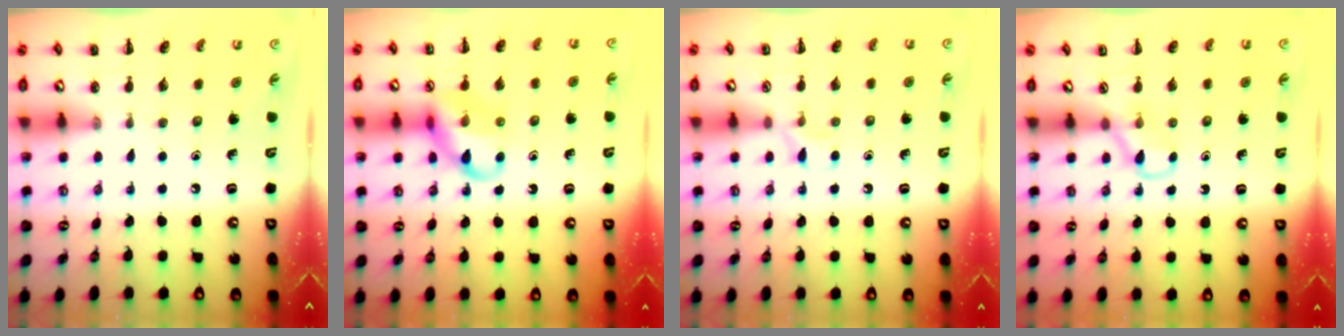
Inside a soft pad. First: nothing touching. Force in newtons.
{"total": 11.5, "press": 11.3, "slide": 1.8}
{"total": 5.6, "press": 5.3, "slide": 1.8}
{"total": 3.6, "press": 3.4, "slide": 1.3}